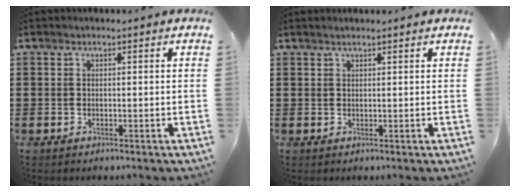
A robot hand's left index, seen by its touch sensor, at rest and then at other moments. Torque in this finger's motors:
{"motor_torque": [2.14, 0.00, -0.14, 0.01]}